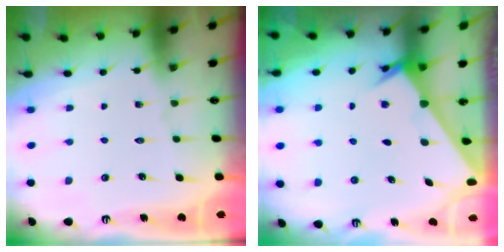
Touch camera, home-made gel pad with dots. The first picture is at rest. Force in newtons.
{"total": 2.5, "press": 2.5, "slide": 0.2}